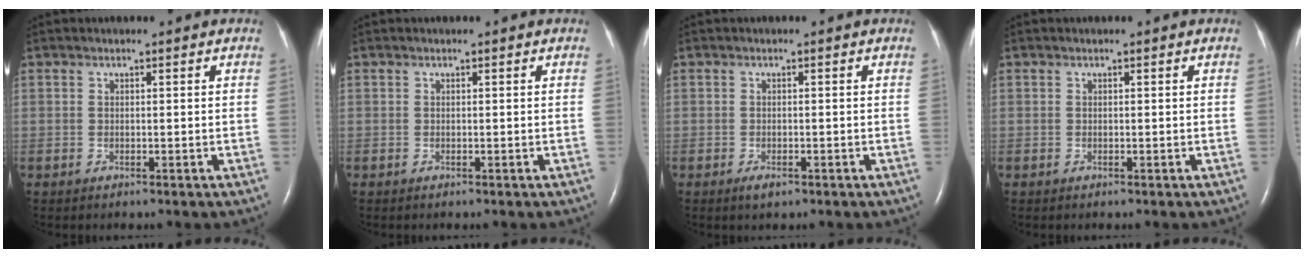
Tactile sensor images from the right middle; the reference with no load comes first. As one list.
[{"total": 0.0}, {"total": 1.5, "force": [-0.9, 0.6, 1.0], "torque": [-0.022, -0.002, -0.012]}, {"total": 0.0}]